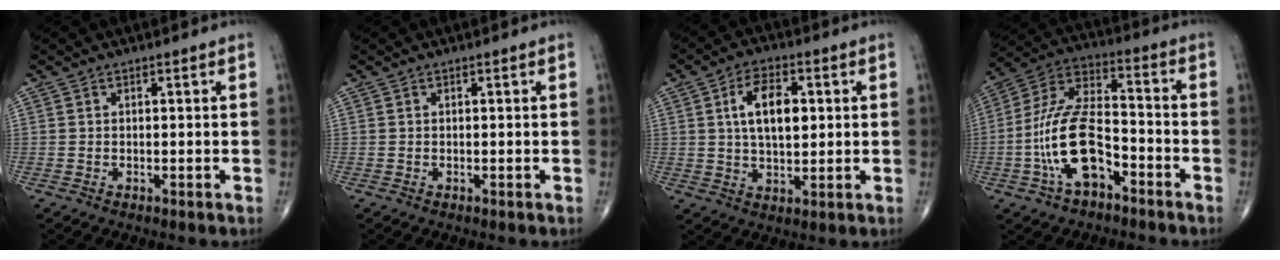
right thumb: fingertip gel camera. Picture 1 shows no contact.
{"total": 0.0}
{"total": 9.8, "force": [2.0, 5.3, 8.0], "torque": [-0.125, 0.001, 0.034]}
{"total": 15.4, "force": [-5.6, 7.5, 12.2], "torque": [-0.240, 0.049, -0.106]}